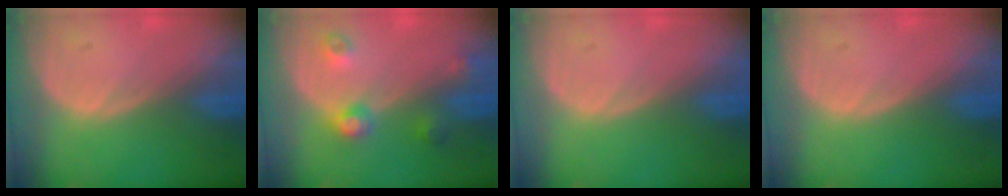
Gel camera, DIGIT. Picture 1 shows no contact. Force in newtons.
{"total": 4.5, "press": 4.0, "slide": 2.1}
{"total": 0.0}
{"total": 0.0}